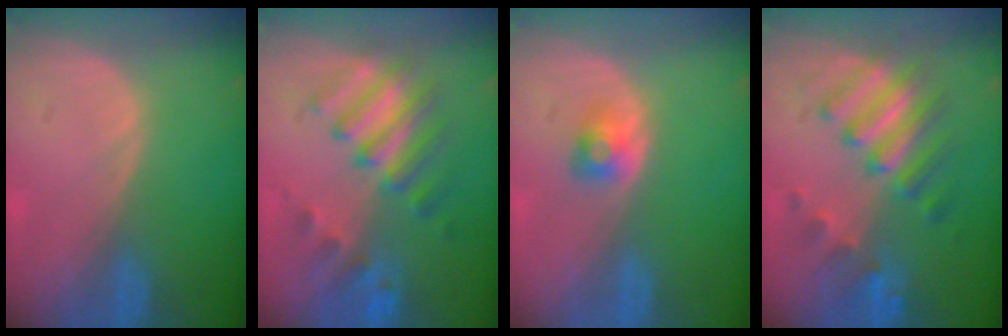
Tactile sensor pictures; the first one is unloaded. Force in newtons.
{"total": 8.1, "press": 7.7, "slide": 2.7}
{"total": 2.6, "press": 2.4, "slide": 1.2}
{"total": 7.7, "press": 7.7, "slide": 0.7}